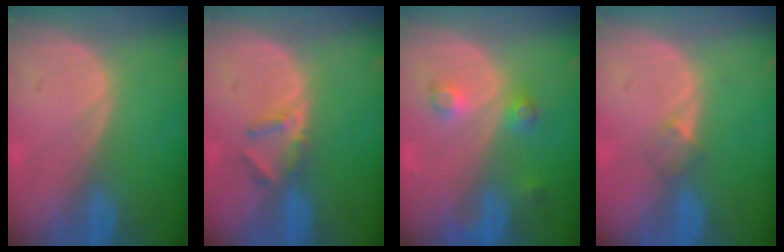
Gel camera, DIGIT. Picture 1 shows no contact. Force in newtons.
{"total": 2.9, "press": 2.6, "slide": 1.1}
{"total": 3.8, "press": 3.5, "slide": 1.4}
{"total": 2.1, "press": 1.8, "slide": 1.0}